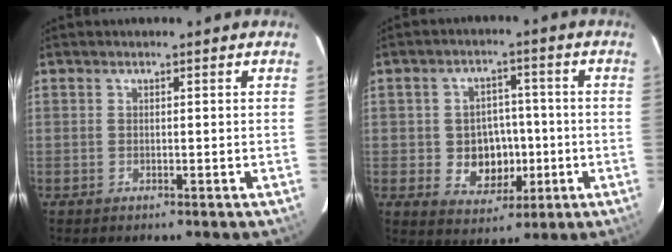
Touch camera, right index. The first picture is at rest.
{"total": 8.5, "force": [-1.7, 7.2, 4.2], "torque": [-0.092, 0.011, -0.011]}